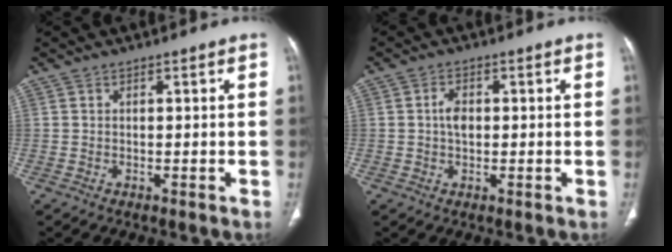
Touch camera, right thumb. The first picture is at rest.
{"total": 3.1, "force": [0.1, 2.0, 2.3], "torque": [-0.039, 0.004, -0.002]}